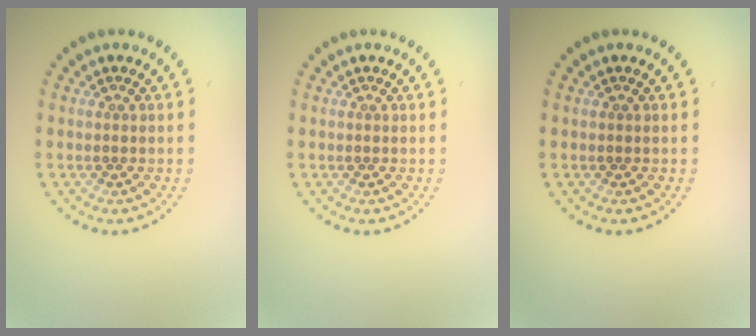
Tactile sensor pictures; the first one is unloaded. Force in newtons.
{"total": 0.0}
{"total": 0.0}